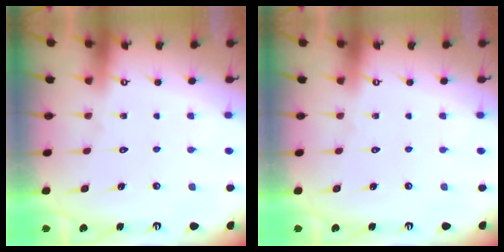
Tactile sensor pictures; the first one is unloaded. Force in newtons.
{"total": 0.0}